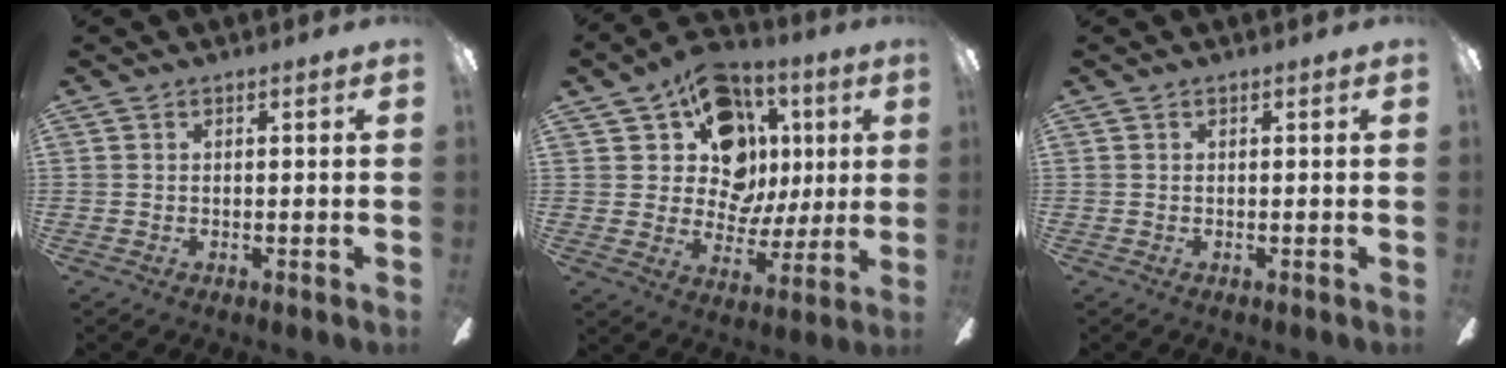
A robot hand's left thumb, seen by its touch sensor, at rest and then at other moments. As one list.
[{"total": 17.4, "force": [7.0, 13.3, 8.8], "torque": [-0.132, -0.022, 0.136]}, {"total": 0.0}]